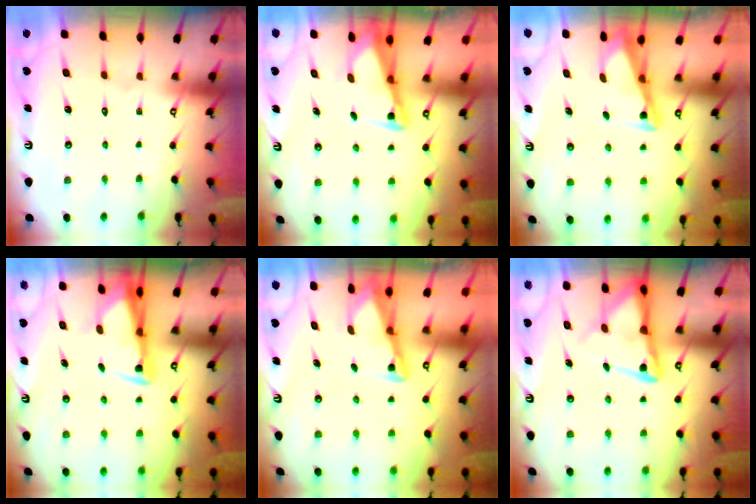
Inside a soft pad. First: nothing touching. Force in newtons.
{"total": 2.5, "press": 2.5, "slide": 0.2}
{"total": 3.4, "press": 3.4, "slide": 0.4}
{"total": 3.0, "press": 2.9, "slide": 0.9}
{"total": 2.8, "press": 2.7, "slide": 0.4}
{"total": 7.4, "press": 7.3, "slide": 0.8}